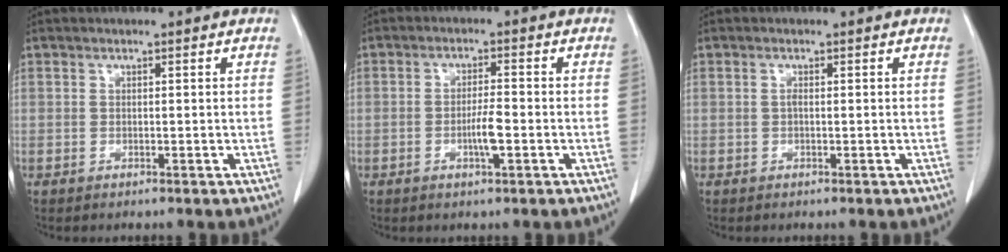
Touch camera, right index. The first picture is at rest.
{"total": 3.8, "force": [-1.2, 0.4, 3.5], "torque": [-0.067, -0.002, -0.022]}
{"total": 0.6, "force": [0.0, 0.1, 0.6], "torque": [-0.013, 0.001, -0.001]}